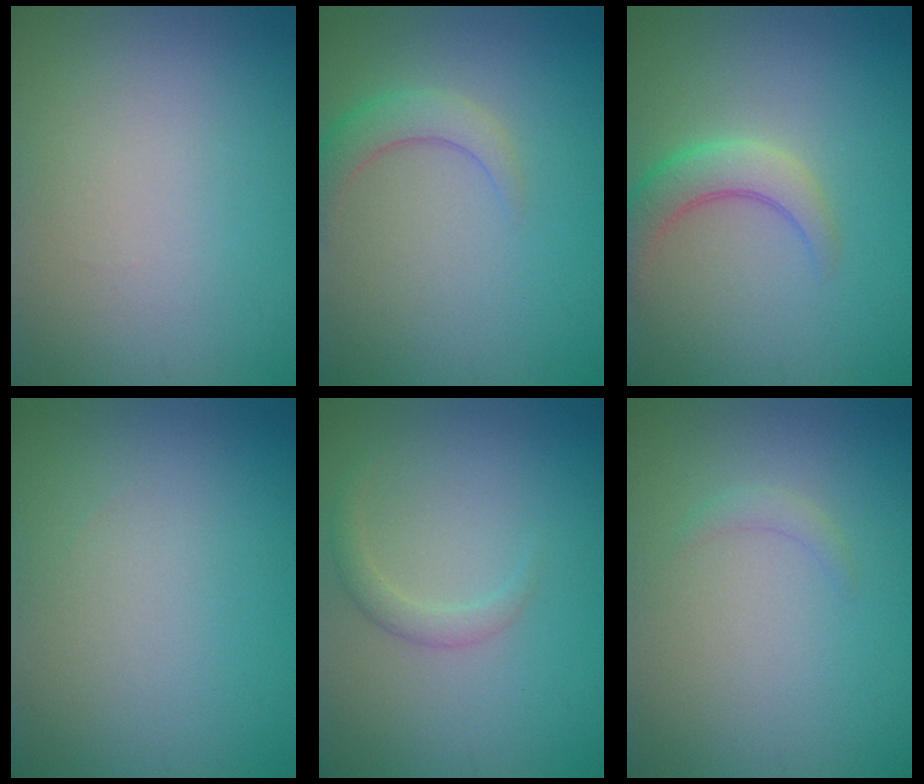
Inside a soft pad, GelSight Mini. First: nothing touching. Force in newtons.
{"total": 2.5, "press": 2.5, "slide": 0.2}
{"total": 3.4, "press": 3.4, "slide": 0.1}
{"total": 0.0}
{"total": 1.5, "press": 1.5, "slide": 0.0}
{"total": 0.8, "press": 0.8, "slide": 0.1}